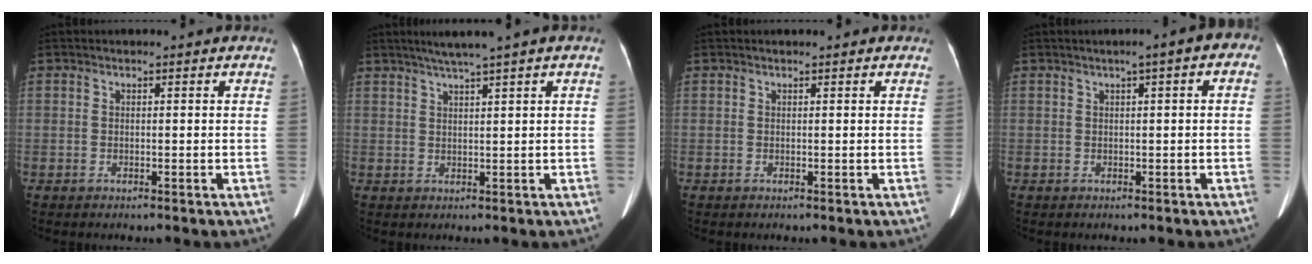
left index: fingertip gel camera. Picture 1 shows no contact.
{"total": 4.3, "force": [2.8, -0.9, 3.1], "torque": [-0.060, 0.008, 0.051]}
{"total": 1.1, "force": [0.9, 0.3, 0.5], "torque": [-0.006, 0.015, 0.007]}
{"total": 3.9, "force": [1.1, 0.9, 3.6], "torque": [-0.042, 0.019, 0.007]}